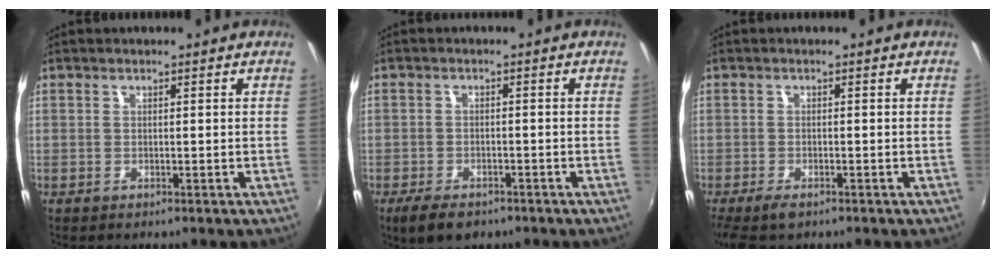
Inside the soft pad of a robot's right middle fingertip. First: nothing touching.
{"total": 5.9, "force": [-4.1, 2.9, 3.1], "torque": [-0.078, -0.012, -0.067]}
{"total": 5.4, "force": [-3.8, 1.8, 3.3], "torque": [-0.080, -0.022, -0.068]}